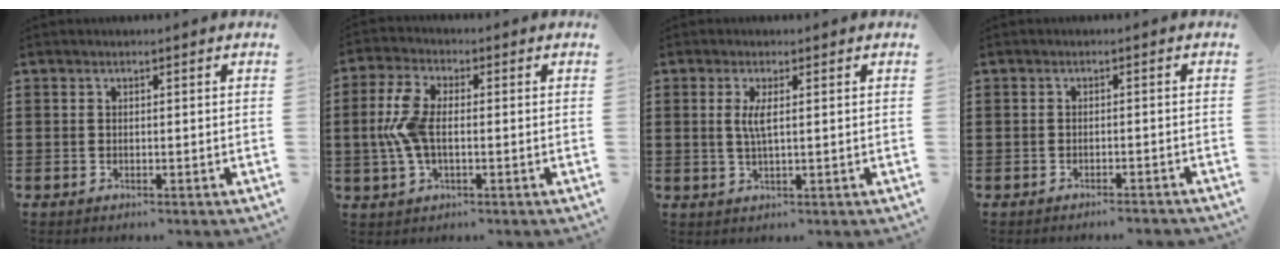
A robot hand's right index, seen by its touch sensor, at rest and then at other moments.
{"total": 7.2, "force": [-0.2, 3.6, 6.3], "torque": [-0.160, -0.003, -0.014]}
{"total": 2.8, "force": [0.7, 0.3, 2.7], "torque": [-0.054, 0.000, 0.010]}
{"total": 1.4, "force": [-1.3, -0.1, 0.4], "torque": [-0.008, 0.002, -0.026]}